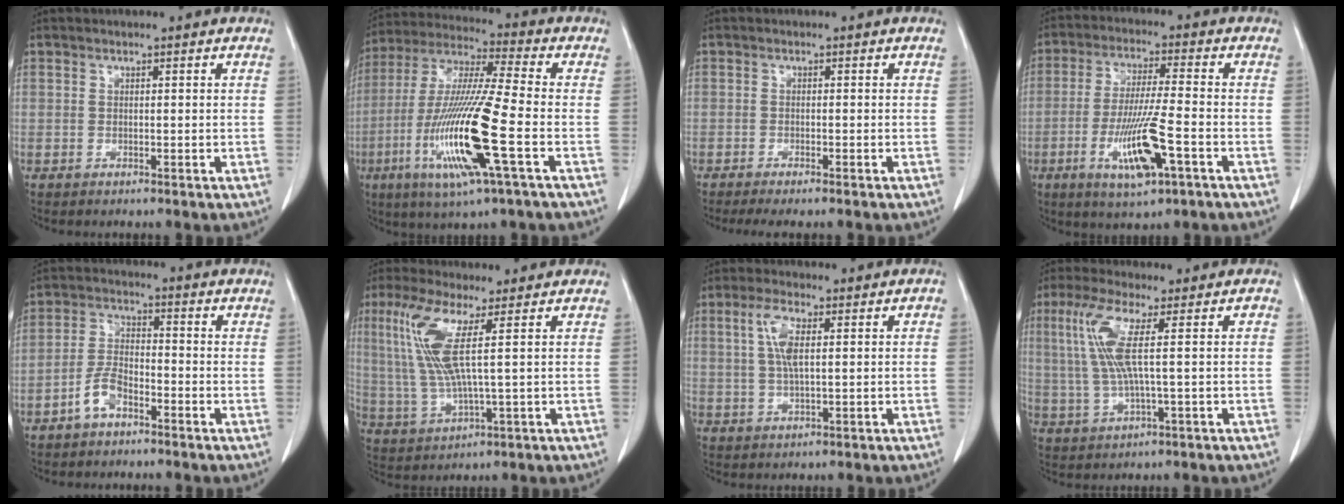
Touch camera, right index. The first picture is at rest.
{"total": 17.7, "force": [-5.3, 0.4, 16.9], "torque": [-0.349, -0.019, -0.101]}
{"total": 4.7, "force": [-4.0, 0.3, 2.5], "torque": [-0.031, -0.008, -0.059]}
{"total": 10.8, "force": [-4.0, 0.8, 10.1], "torque": [-0.192, -0.014, -0.069]}
{"total": 5.2, "force": [-3.2, 2.4, 3.3], "torque": [-0.072, 0.009, -0.064]}
{"total": 9.3, "force": [2.6, 0.6, 8.9], "torque": [-0.215, 0.002, 0.052]}
{"total": 5.8, "force": [0.9, 1.5, 5.6], "torque": [-0.112, 0.017, 0.021]}
{"total": 8.6, "force": [1.5, 0.7, 8.4], "torque": [-0.188, 0.016, 0.031]}